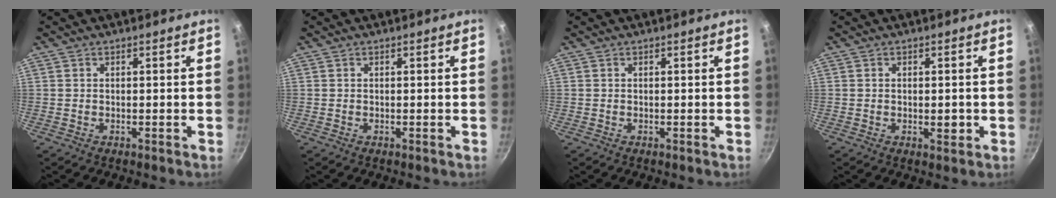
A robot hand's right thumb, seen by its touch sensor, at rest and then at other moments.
{"total": 0.0}
{"total": 0.0}
{"total": 2.0, "force": [-0.3, 0.9, 1.7], "torque": [-0.023, -0.003, -0.003]}